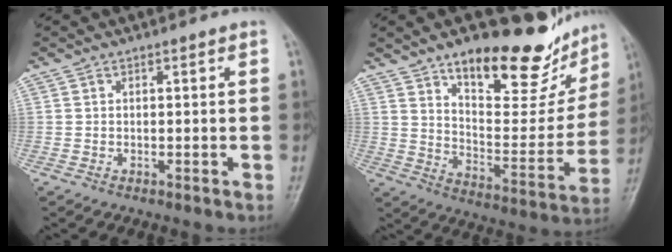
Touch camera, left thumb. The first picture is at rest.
{"total": 22.2, "force": [15.9, 8.5, 13.0], "torque": [-0.127, -0.092, 0.243]}